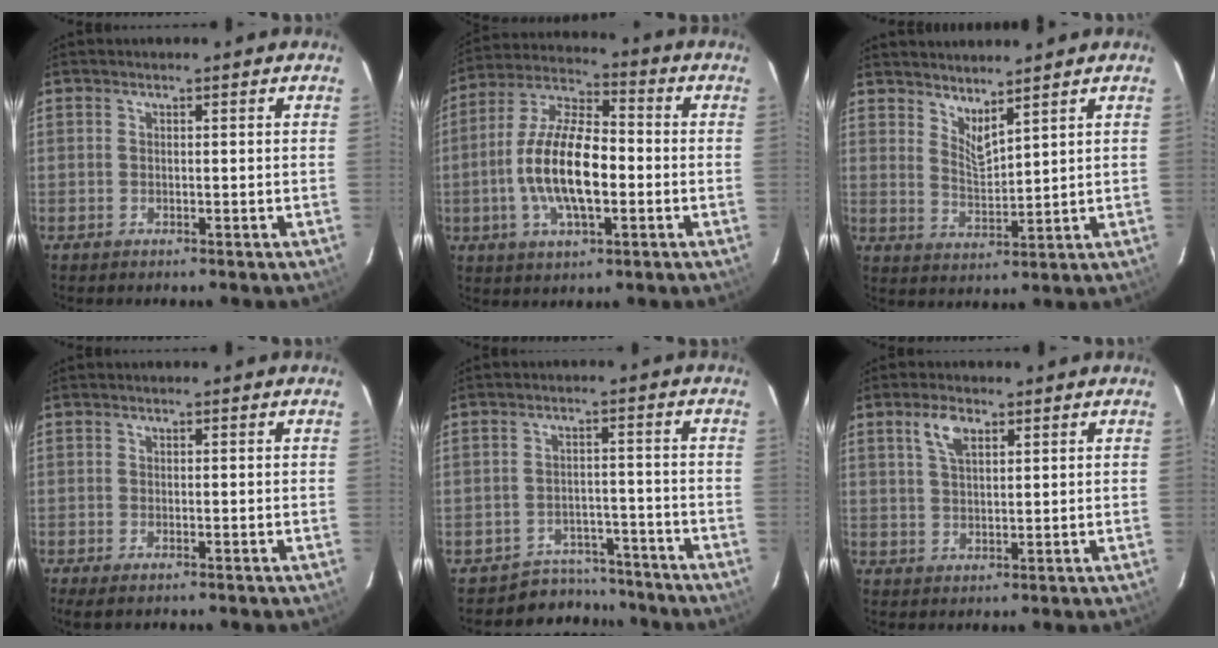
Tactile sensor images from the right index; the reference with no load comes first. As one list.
[{"total": 14.9, "force": [-2.7, 6.1, 13.3], "torque": [-0.266, 0.003, -0.053]}, {"total": 4.8, "force": [4.1, 0.7, 2.3], "torque": [-0.039, -0.011, 0.073]}, {"total": 2.4, "force": [-1.6, 0.6, 1.7], "torque": [-0.035, -0.009, -0.027]}, {"total": 7.7, "force": [-6.8, 3.6, -0.3], "torque": [-0.001, 0.032, -0.094]}, {"total": 4.7, "force": [2.5, 2.2, 3.3], "torque": [-0.062, 0.009, 0.048]}]